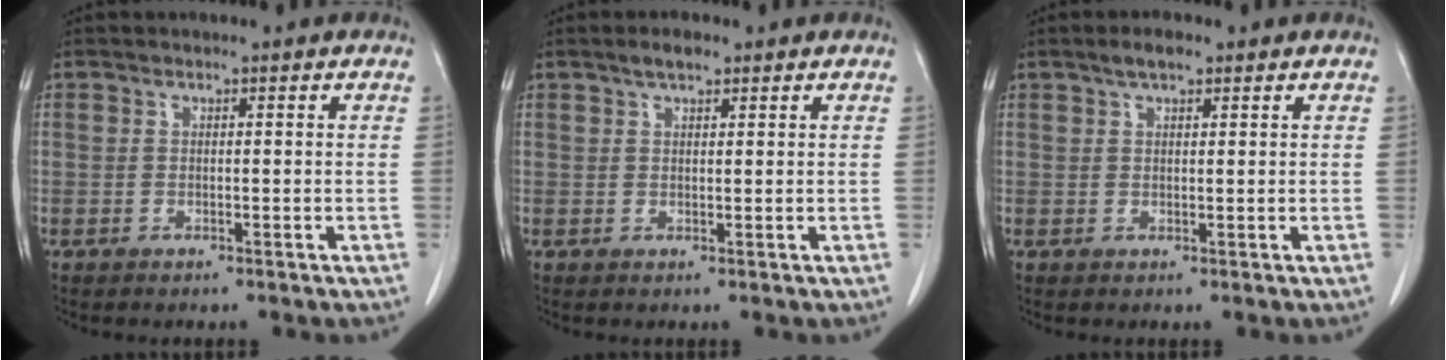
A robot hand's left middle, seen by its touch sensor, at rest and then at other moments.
{"total": 2.2, "force": [1.6, 0.7, 1.3], "torque": [-0.027, 0.006, 0.027]}
{"total": 2.4, "force": [1.7, 0.8, 1.6], "torque": [-0.031, 0.007, 0.030]}